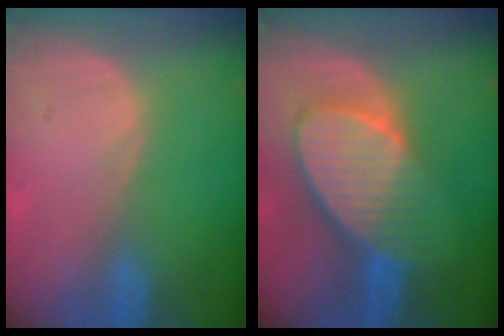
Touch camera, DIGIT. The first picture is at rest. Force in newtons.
{"total": 9.3, "press": 8.3, "slide": 4.3}